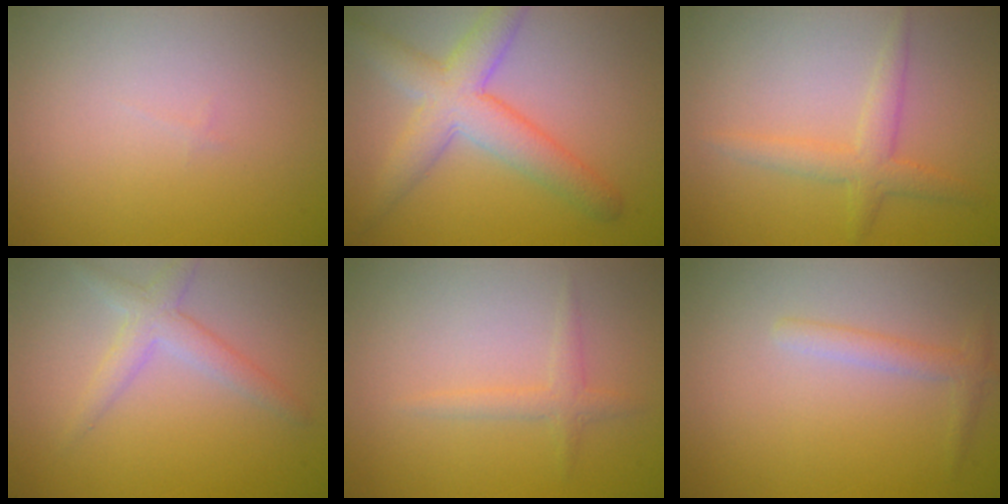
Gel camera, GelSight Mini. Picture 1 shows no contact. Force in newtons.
{"total": 5.7, "press": 5.7, "slide": 0.1}
{"total": 2.5, "press": 2.5, "slide": 0.1}
{"total": 2.6, "press": 2.6, "slide": 0.2}
{"total": 1.5, "press": 1.4, "slide": 0.2}
{"total": 1.6, "press": 1.6, "slide": 0.1}